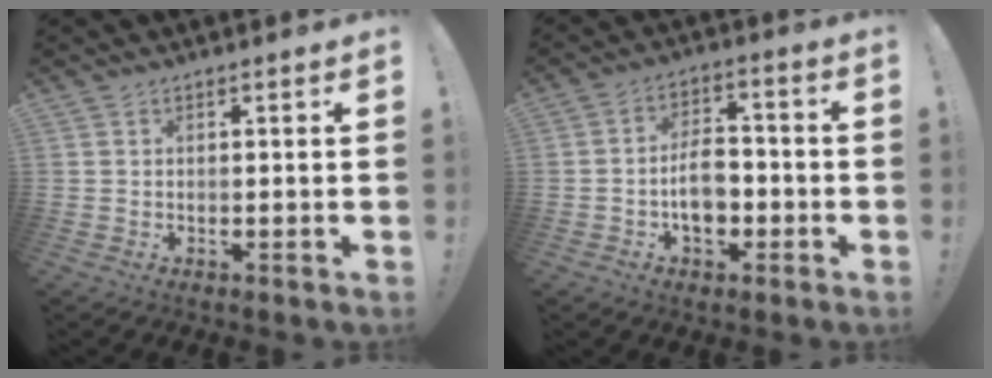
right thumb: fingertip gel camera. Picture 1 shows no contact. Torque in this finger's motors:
{"motor_torque": [1.56, 1.01, 0.63, -0.60, 0.02]}